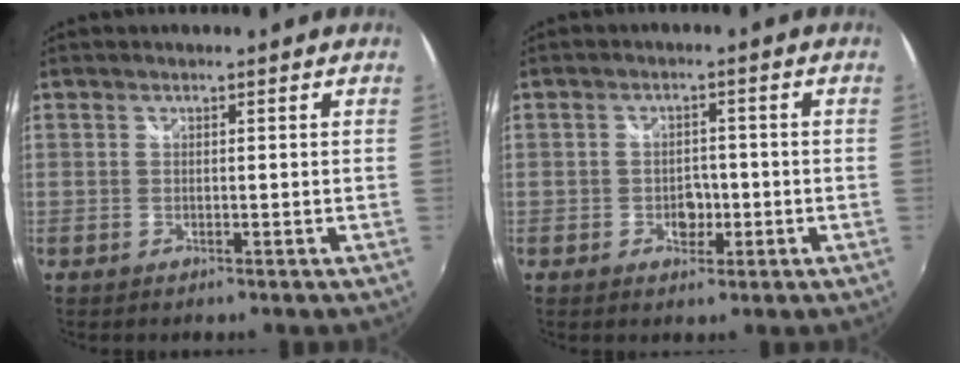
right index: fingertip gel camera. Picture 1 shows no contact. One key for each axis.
{"total": 3.7, "fx": -1.2, "fy": 2.9, "fz": 2.0, "tx": -0.032, "ty": 0.003, "tz": -0.018}